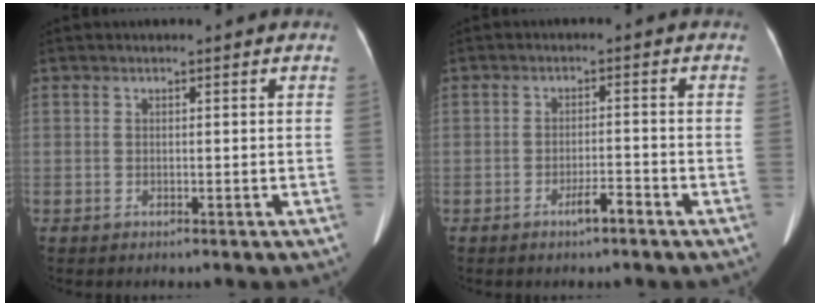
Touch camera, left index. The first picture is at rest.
{"total": 2.9, "force": [-2.2, 0.2, 1.9], "torque": [-0.035, -0.002, -0.038]}